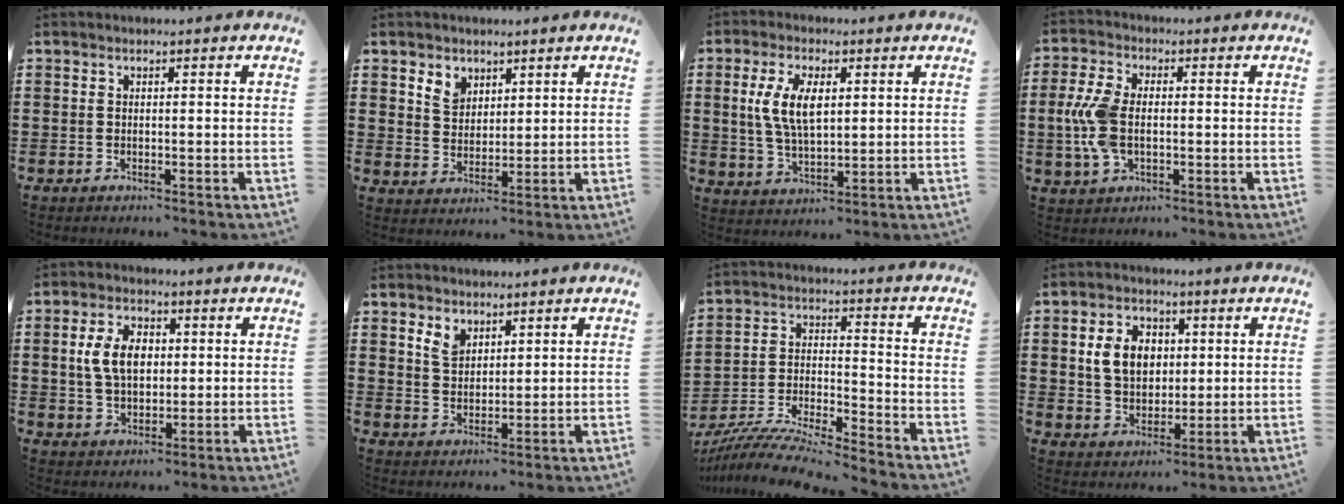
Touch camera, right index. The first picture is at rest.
{"total": 3.9, "force": [2.6, 2.8, 0.8], "torque": [-0.029, 0.012, 0.049]}
{"total": 7.5, "force": [1.7, 3.8, 6.3], "torque": [-0.138, 0.009, 0.026]}
{"total": 7.9, "force": [-0.4, 4.6, 6.4], "torque": [-0.169, -0.002, -0.017]}
{"total": 7.1, "force": [1.0, 4.6, 5.3], "torque": [-0.128, 0.006, 0.008]}
{"total": 3.7, "force": [2.4, 2.3, 1.5], "torque": [-0.040, 0.009, 0.045]}
{"total": 8.5, "force": [-8.2, -0.3, 2.3], "torque": [-0.057, -0.006, -0.168]}
{"total": 7.2, "force": [1.3, 5.5, 4.5], "torque": [-0.112, 0.011, 0.016]}